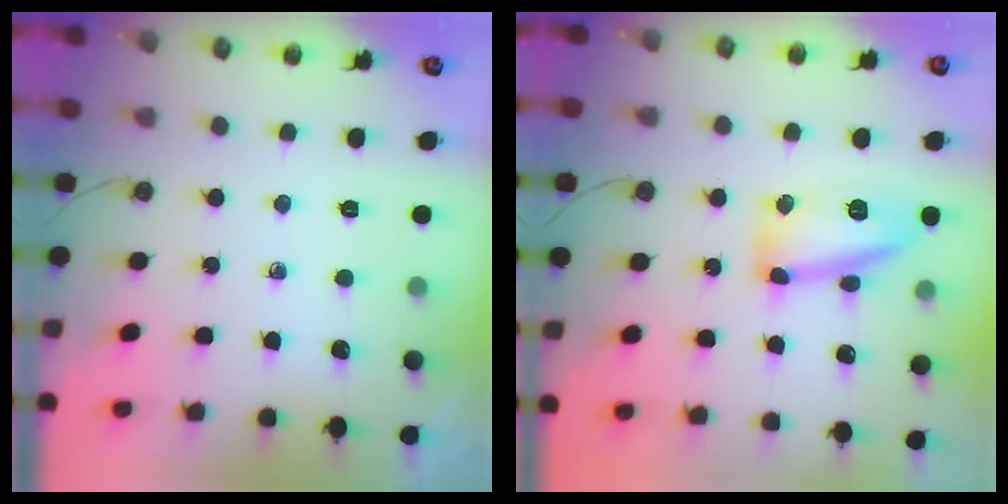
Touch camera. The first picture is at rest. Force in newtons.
{"total": 13.7, "press": 13.7, "slide": 1.1}